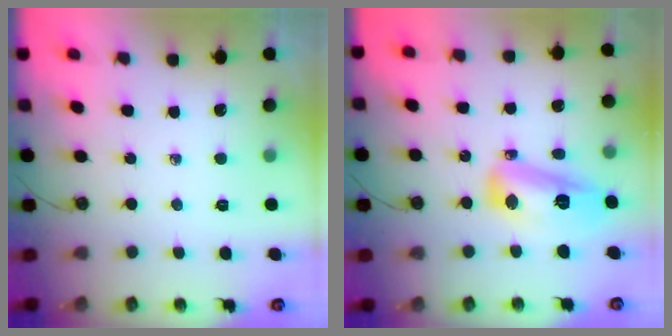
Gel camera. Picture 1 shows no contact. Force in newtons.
{"total": 13.2, "press": 13.1, "slide": 1.6}